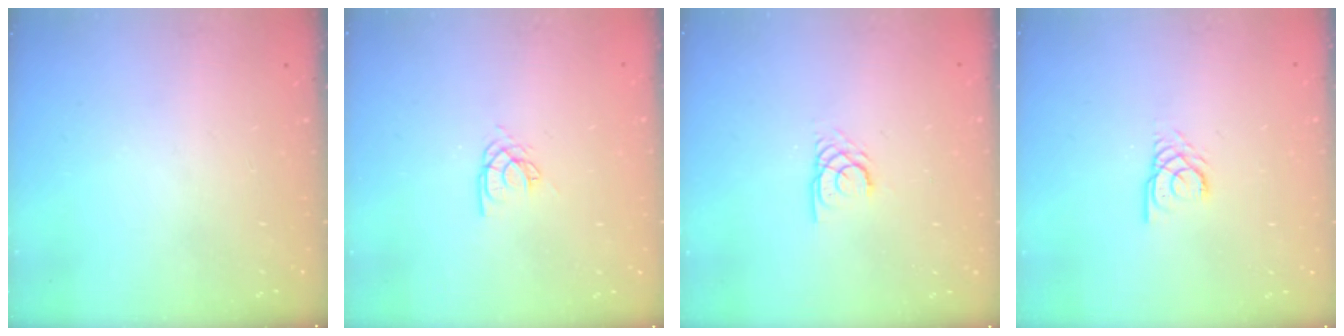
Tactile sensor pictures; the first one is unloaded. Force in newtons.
{"total": 4.5, "press": 4.5, "slide": 0.3}
{"total": 2.7, "press": 2.7, "slide": 0.1}
{"total": 2.7, "press": 2.7, "slide": 0.2}